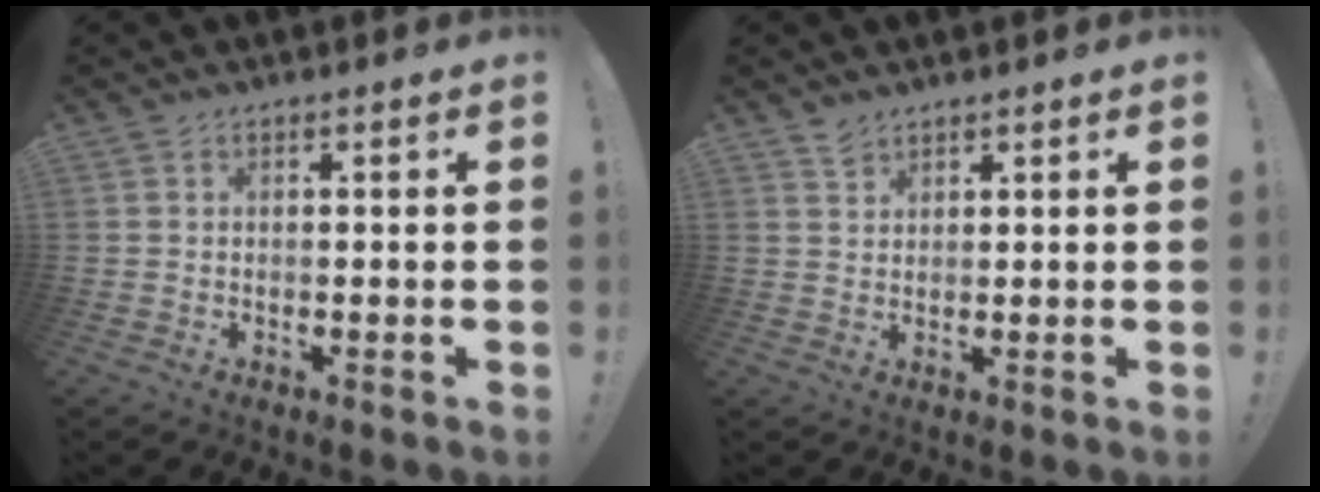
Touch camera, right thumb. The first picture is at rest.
{"total": 2.3, "force": [2.1, 0.8, 0.5], "torque": [0.003, -0.015, 0.039]}